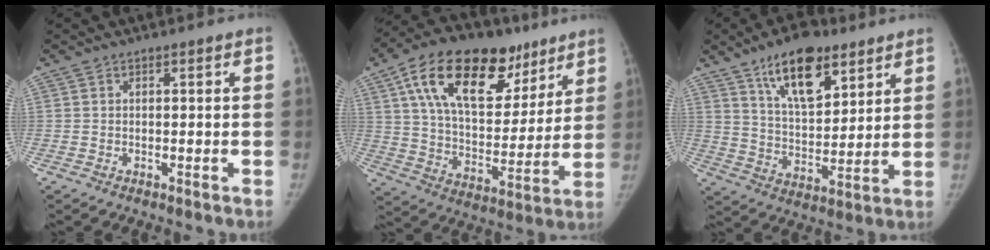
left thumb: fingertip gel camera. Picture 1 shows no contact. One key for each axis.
{"total": 25.8, "fx": 13.7, "fy": 13.9, "fz": 16.9, "tx": -0.238, "ty": -0.012, "tz": 0.229}
{"total": 15.2, "fx": 9.3, "fy": 6.9, "fz": 10.0, "tx": -0.125, "ty": -0.045, "tz": 0.162}